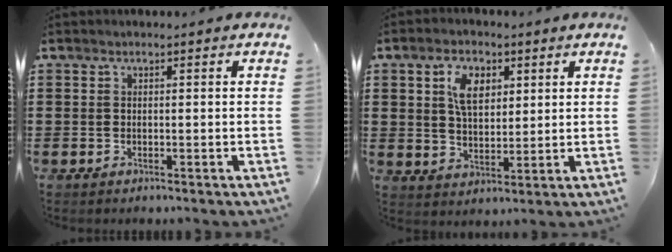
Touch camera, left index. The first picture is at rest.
{"total": 6.2, "force": [2.7, 3.3, 4.4], "torque": [-0.083, 0.006, 0.045]}